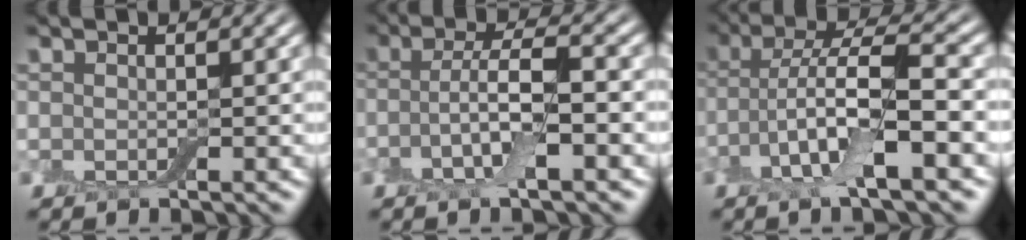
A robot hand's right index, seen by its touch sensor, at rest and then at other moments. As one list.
[{"total": 4.3, "force": [-1.0, 1.0, 4.0], "torque": [-0.082, 0.007, -0.025]}, {"total": 7.4, "force": [-2.4, 1.9, 6.7], "torque": [-0.133, 0.012, -0.053]}]